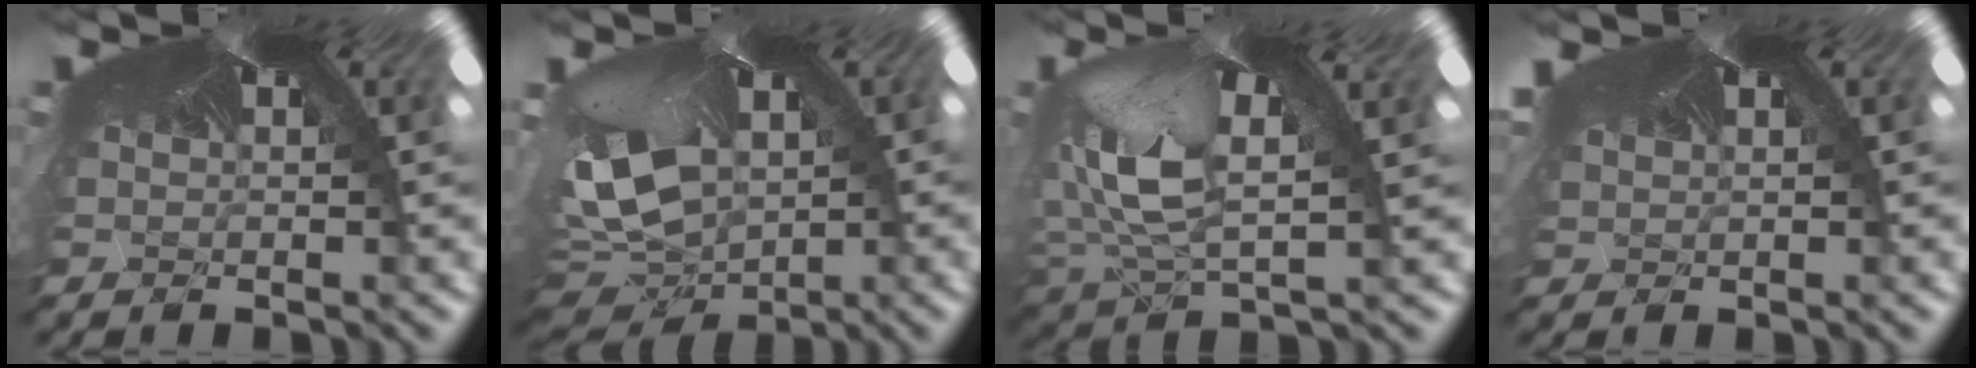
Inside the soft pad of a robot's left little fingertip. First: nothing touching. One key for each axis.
{"total": 5.0, "fx": -3.7, "fy": 3.2, "fz": 0.3, "tx": -0.076, "ty": -0.096, "tz": -0.011}
{"total": 4.5, "fx": -4.0, "fy": 2.2, "fz": 0.0, "tx": -0.085, "ty": -0.076, "tz": -0.025}
{"total": 1.3, "fx": 0.4, "fy": 1.1, "fz": 0.5, "tx": -0.033, "ty": 0.009, "tz": 0.014}